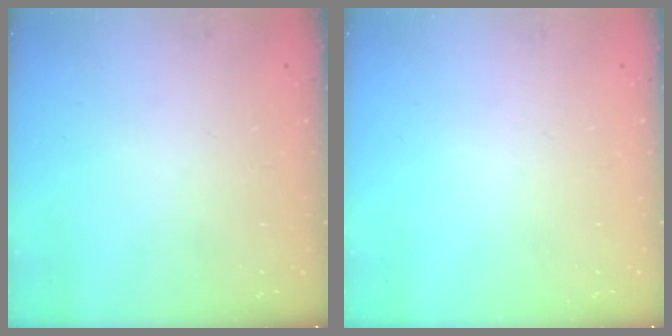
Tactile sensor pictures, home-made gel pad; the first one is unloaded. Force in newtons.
{"total": 0.0}